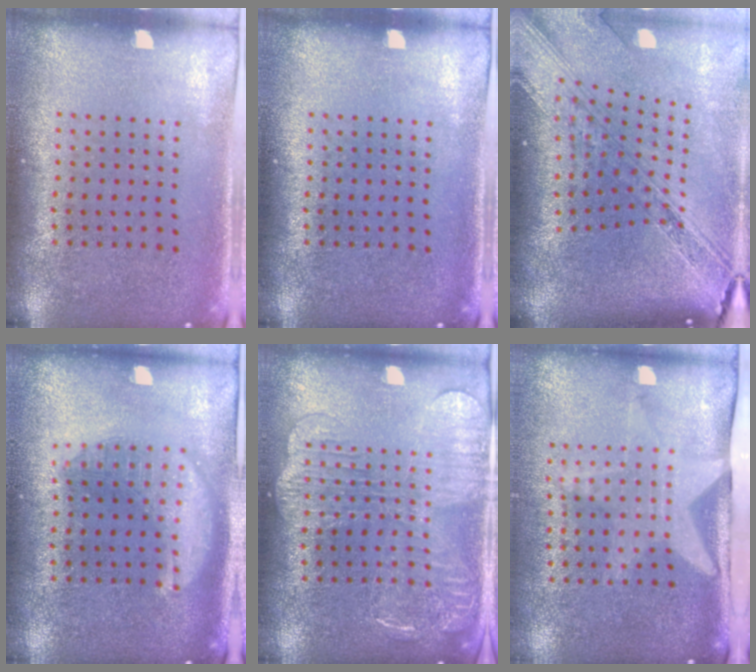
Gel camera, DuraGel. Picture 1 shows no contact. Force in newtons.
{"total": 0.0}
{"total": 4.1, "press": 3.0, "slide": 2.8}
{"total": 3.1, "press": 3.0, "slide": 0.4}
{"total": 2.2, "press": 2.1, "slide": 0.5}
{"total": 1.7, "press": 1.5, "slide": 0.7}